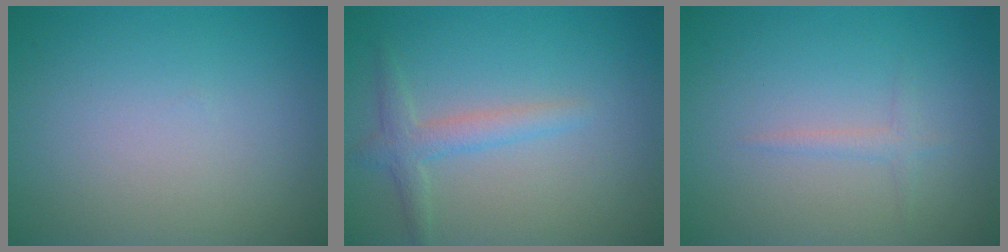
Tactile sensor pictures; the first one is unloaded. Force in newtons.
{"total": 2.3, "press": 2.3, "slide": 0.1}
{"total": 1.3, "press": 1.3, "slide": 0.0}